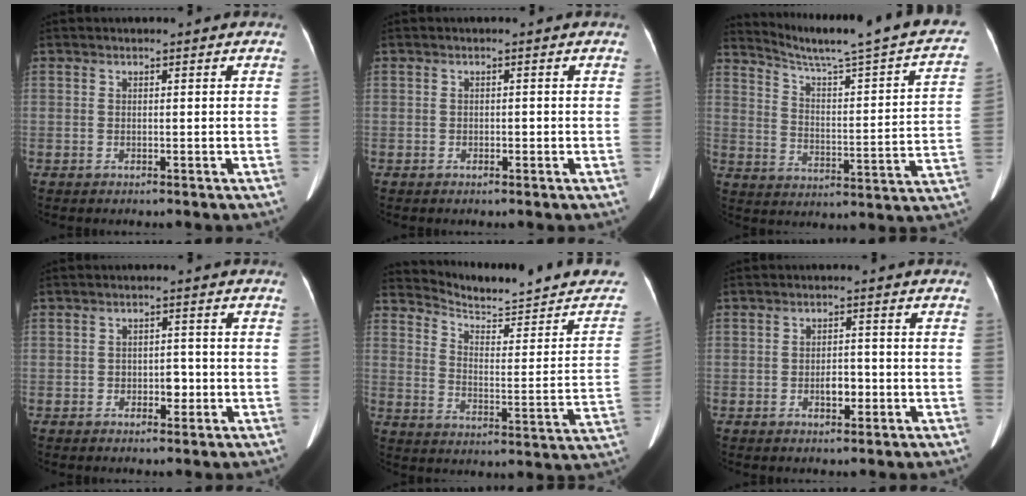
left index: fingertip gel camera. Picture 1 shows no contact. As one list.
[{"total": 0.6, "force": [-0.2, 0.4, 0.4], "torque": [-0.006, 0.001, -0.005]}, {"total": 23.5, "force": [20.2, 1.0, 11.9], "torque": [-0.175, -0.047, 0.261]}, {"total": 2.5, "force": [-0.8, 1.6, 1.8], "torque": [-0.022, 0.005, -0.009]}, {"total": 19.4, "force": [18.4, 2.5, 5.6], "torque": [-0.074, -0.065, 0.236]}, {"total": 2.9, "force": [-1.0, 1.5, 2.3], "torque": [-0.039, 0.003, -0.012]}]